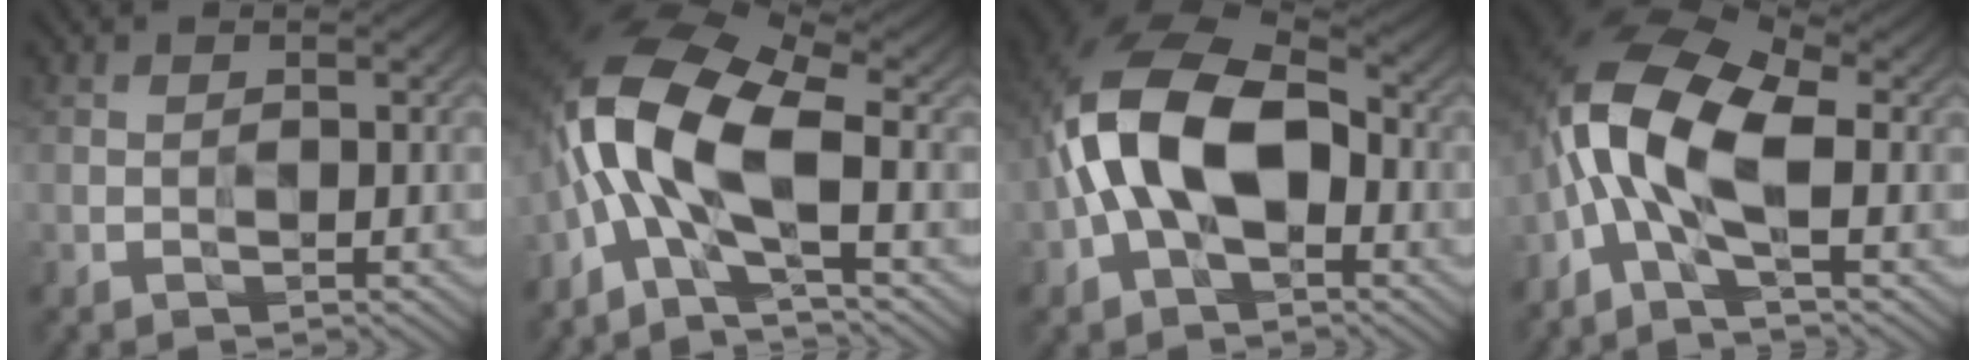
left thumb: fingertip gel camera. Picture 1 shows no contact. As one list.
[{"total": 12.7, "force": [-2.2, 4.6, 11.6], "torque": [-0.255, 0.011, -0.060]}, {"total": 13.1, "force": [-1.2, 7.7, 10.5], "torque": [-0.233, 0.020, -0.037]}, {"total": 11.0, "force": [-2.1, 3.9, 10.1], "torque": [-0.230, 0.003, -0.058]}]